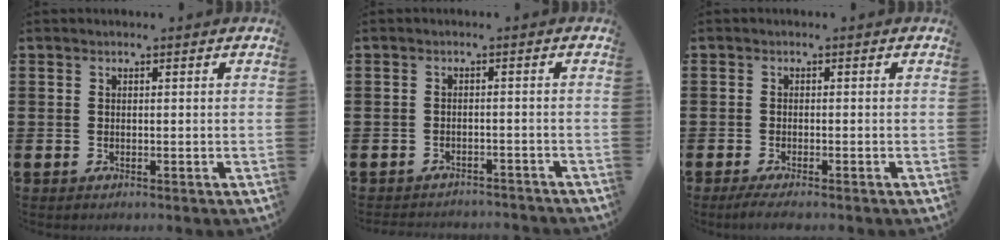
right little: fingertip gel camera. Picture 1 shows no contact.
{"total": 1.6, "force": [-1.5, 0.0, -0.1], "torque": [-0.003, 0.004, -0.034]}
{"total": 1.3, "force": [-0.8, 0.1, 1.1], "torque": [-0.018, 0.000, -0.015]}